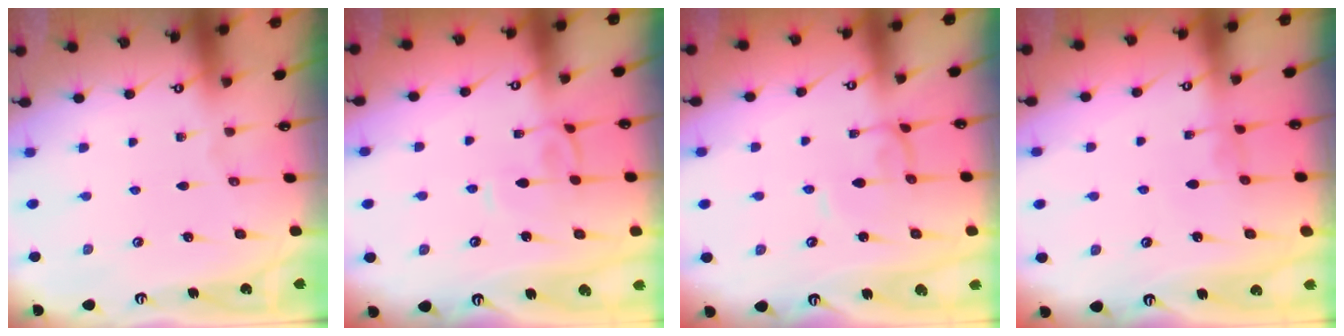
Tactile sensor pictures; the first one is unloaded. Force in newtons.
{"total": 2.9, "press": 2.9, "slide": 0.1}
{"total": 2.2, "press": 2.2, "slide": 0.1}
{"total": 1.9, "press": 1.9, "slide": 0.3}